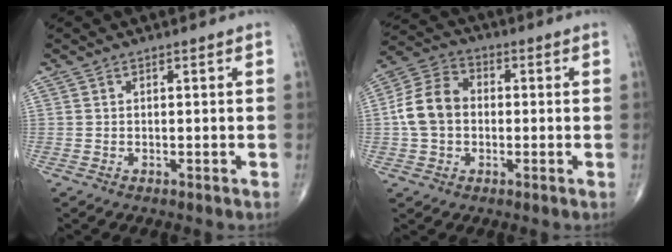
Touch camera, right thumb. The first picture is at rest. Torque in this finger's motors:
{"motor_torque": [0.02, 1.63, 0.57, -0.45, 0.09]}